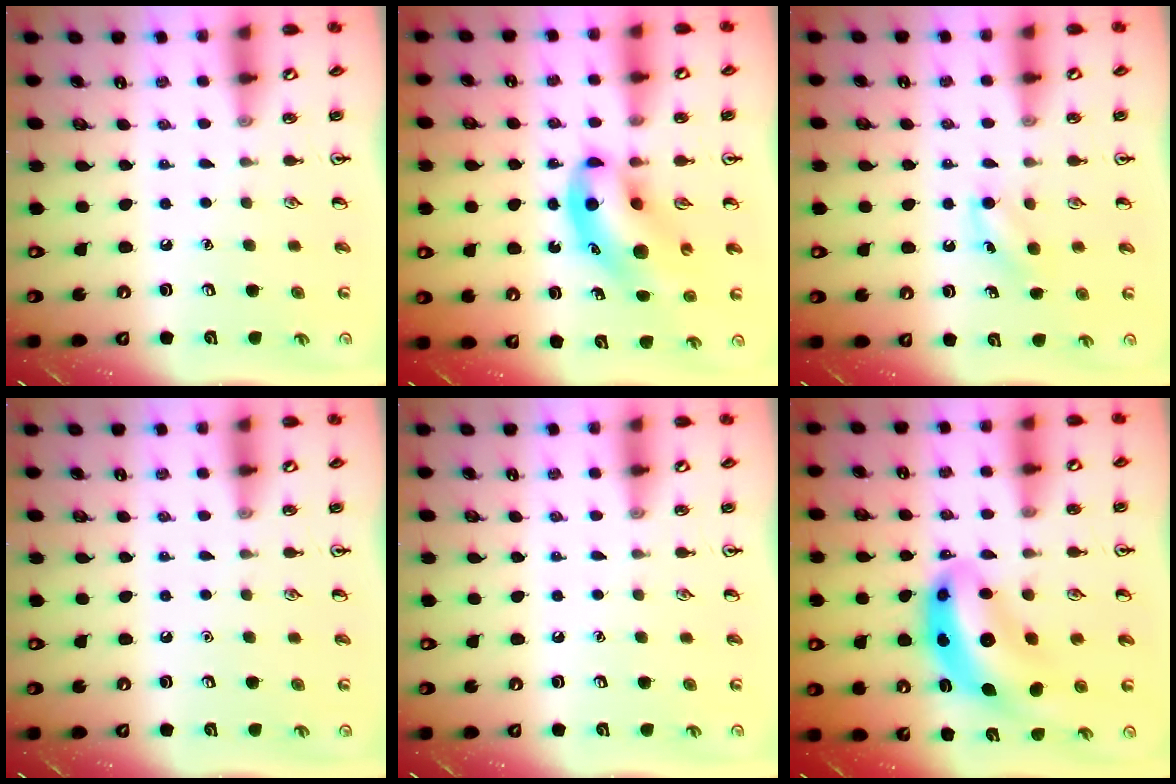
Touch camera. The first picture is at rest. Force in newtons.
{"total": 11.1, "press": 10.6, "slide": 3.1}
{"total": 5.2, "press": 5.0, "slide": 1.3}
{"total": 0.0}
{"total": 0.0}
{"total": 11.0, "press": 10.5, "slide": 3.3}